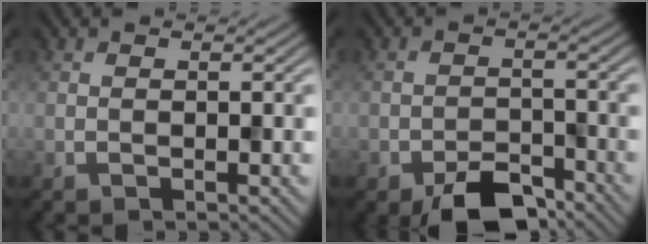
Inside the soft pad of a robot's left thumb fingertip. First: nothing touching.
{"total": 5.4, "force": [-4.2, 2.3, 2.6], "torque": [-0.035, 0.001, -0.074]}